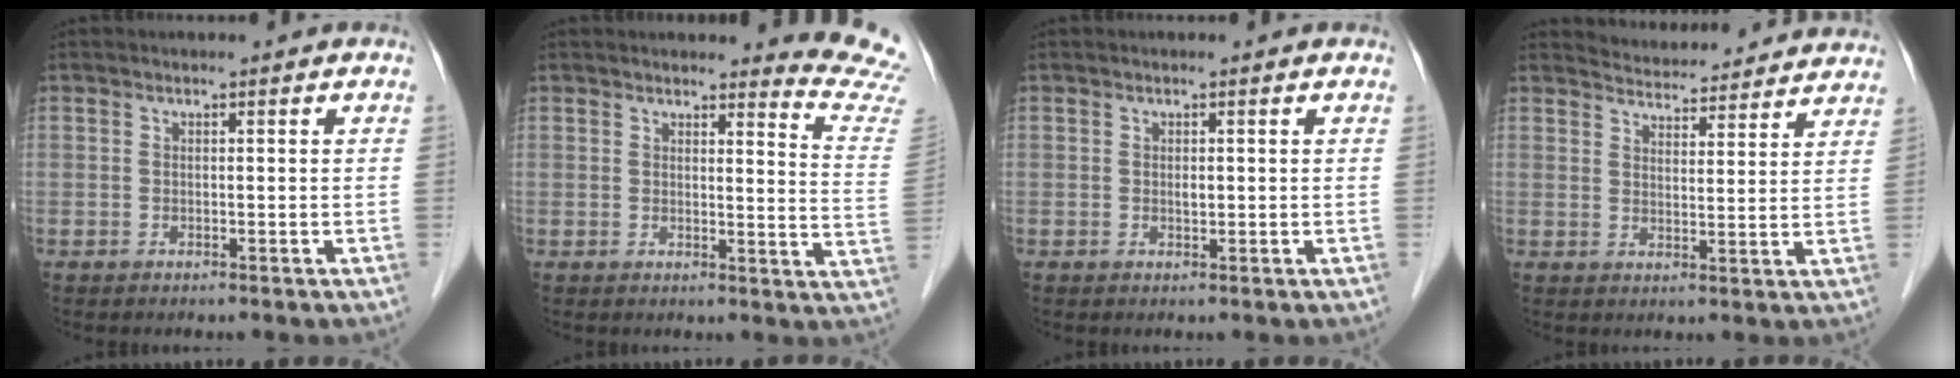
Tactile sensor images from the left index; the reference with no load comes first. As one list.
[{"total": 9.5, "force": [9.5, -0.9, 0.3], "torque": [0.006, -0.112, 0.077]}, {"total": 0.7, "force": [0.1, 0.4, 0.6], "torque": [-0.009, 0.000, 0.002]}, {"total": 13.2, "force": [12.8, 2.2, 2.2], "torque": [-0.019, 0.009, 0.153]}]